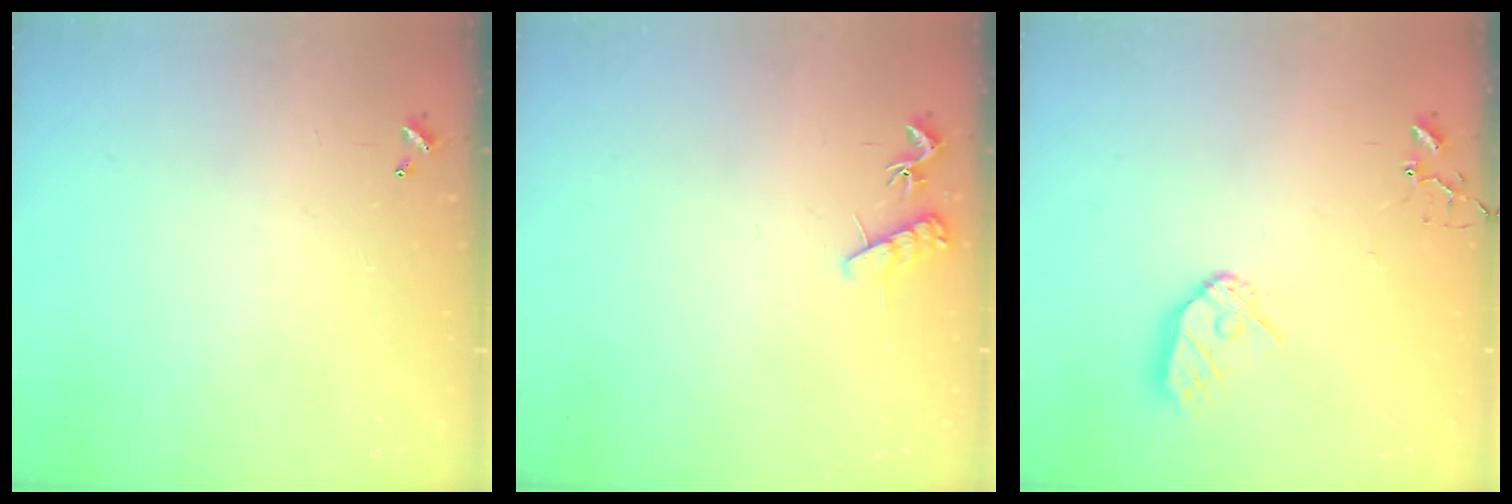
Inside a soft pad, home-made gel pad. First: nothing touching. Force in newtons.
{"total": 8.1, "press": 8.1, "slide": 0.6}
{"total": 10.7, "press": 10.6, "slide": 1.2}